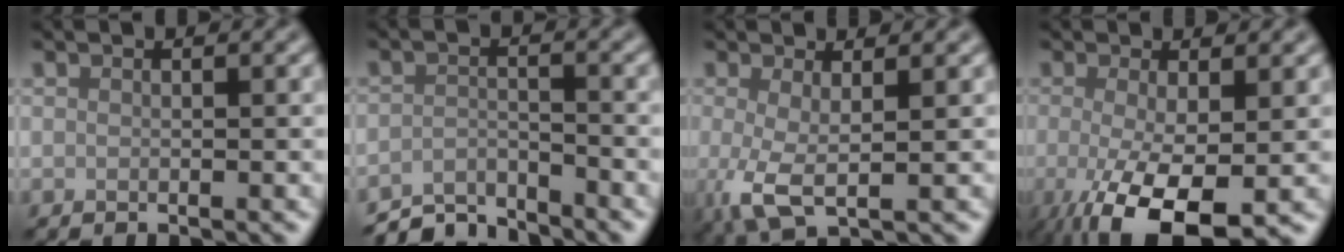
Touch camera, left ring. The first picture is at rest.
{"total": 3.9, "force": [-3.7, 0.8, 0.9], "torque": [-0.015, -0.002, -0.076]}
{"total": 3.6, "force": [-0.1, 1.1, 3.4], "torque": [-0.069, -0.007, -0.003]}
{"total": 7.5, "force": [-2.7, 2.4, 6.5], "torque": [-0.131, -0.020, -0.041]}